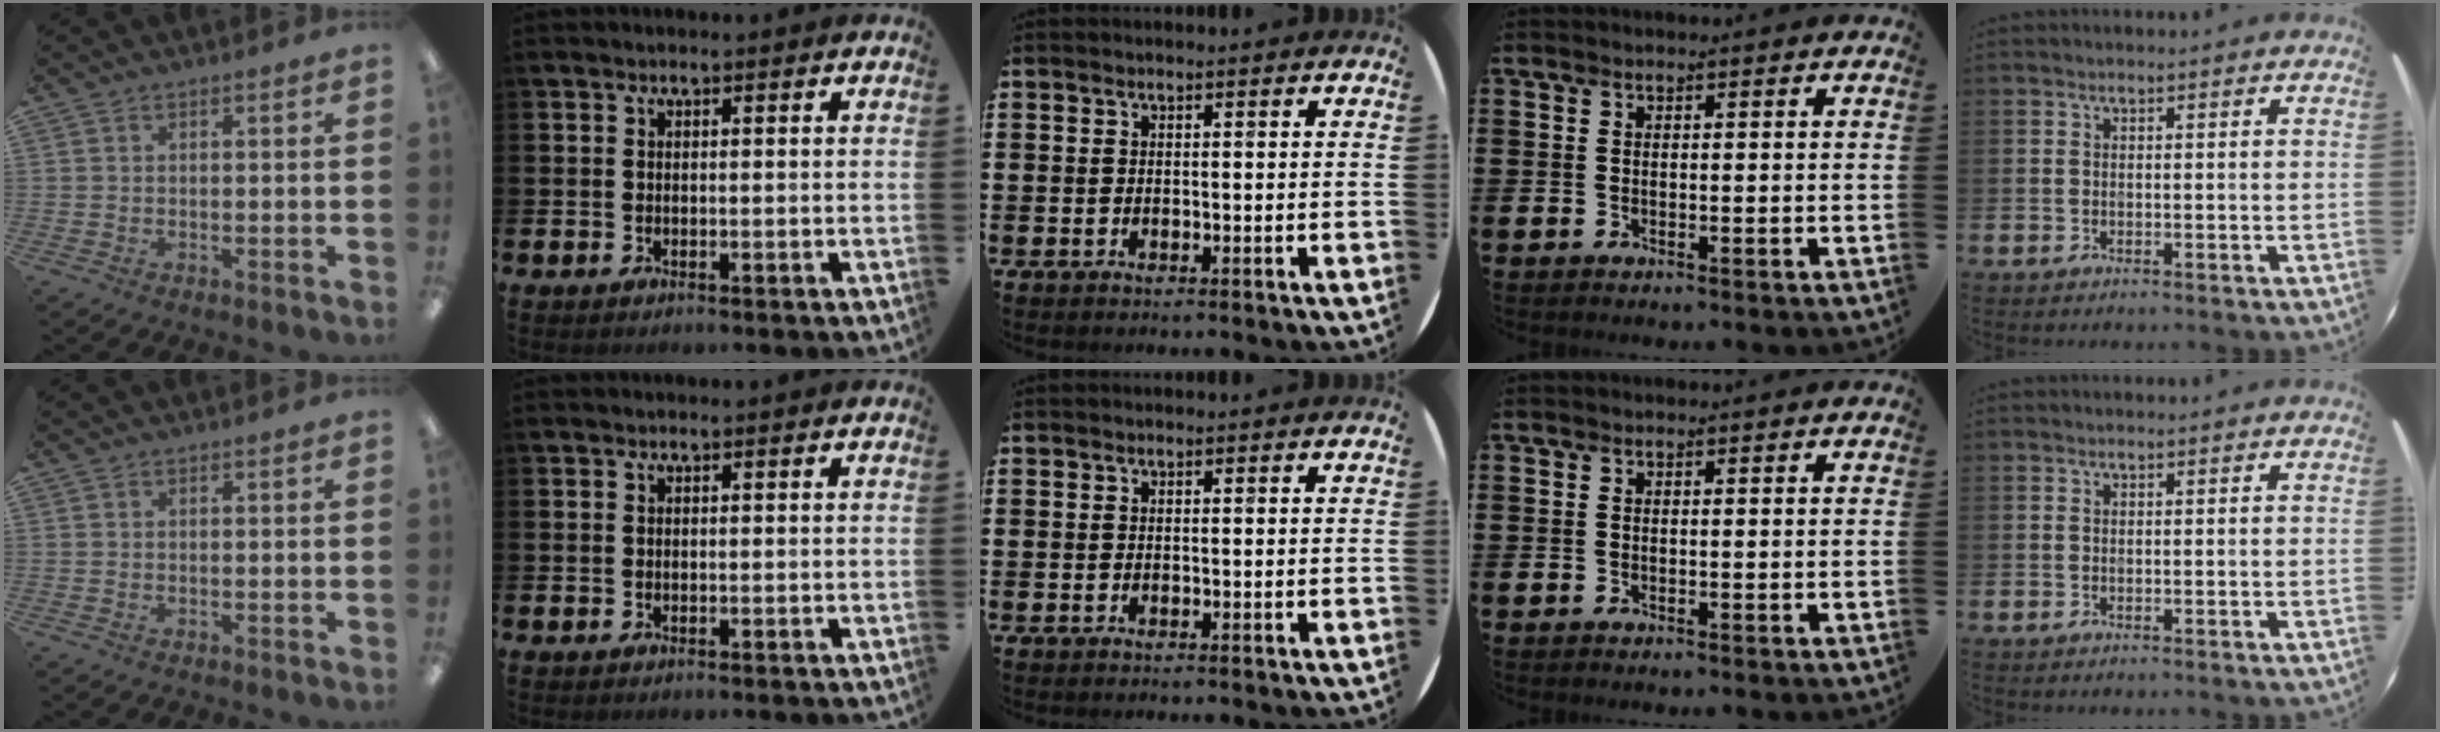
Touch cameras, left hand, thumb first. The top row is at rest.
{}